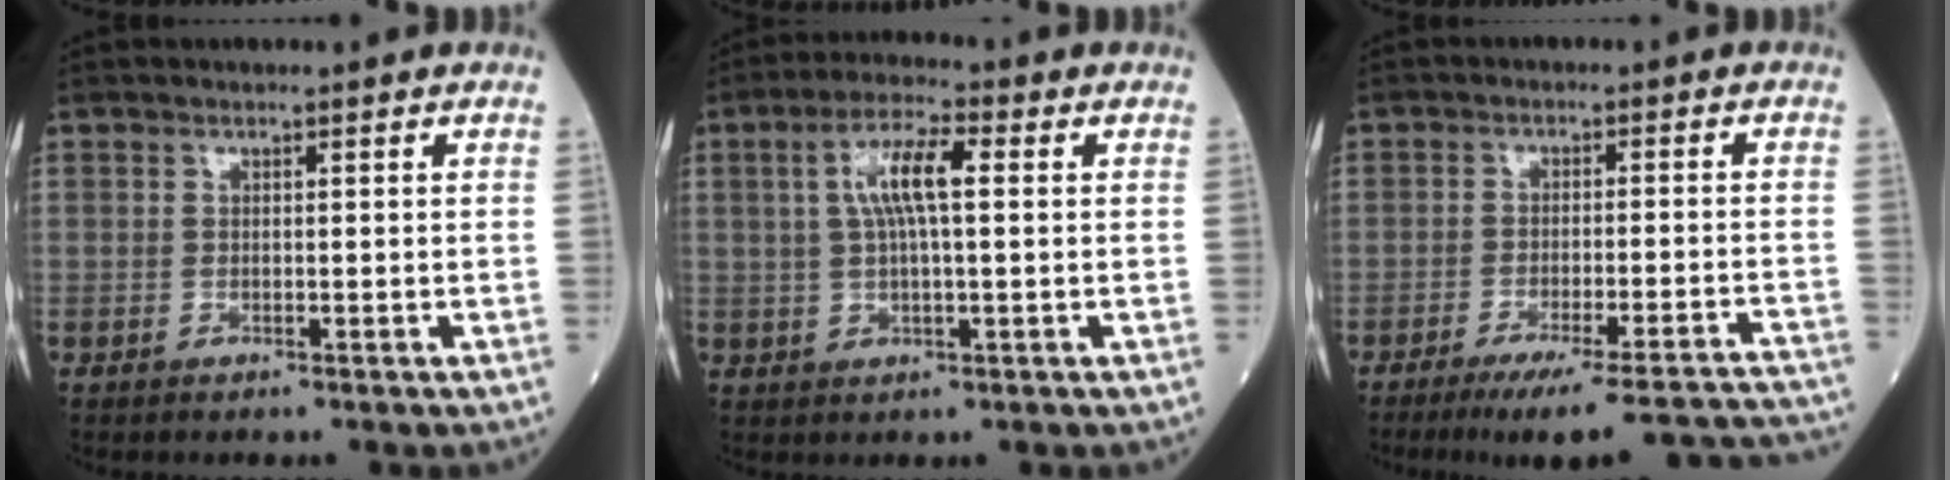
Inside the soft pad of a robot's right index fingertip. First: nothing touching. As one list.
[{"total": 7.3, "force": [1.5, 1.4, 7.0], "torque": [-0.140, 0.016, 0.028]}, {"total": 20.4, "force": [-19.1, 0.4, 7.1], "torque": [-0.044, -0.008, -0.241]}]